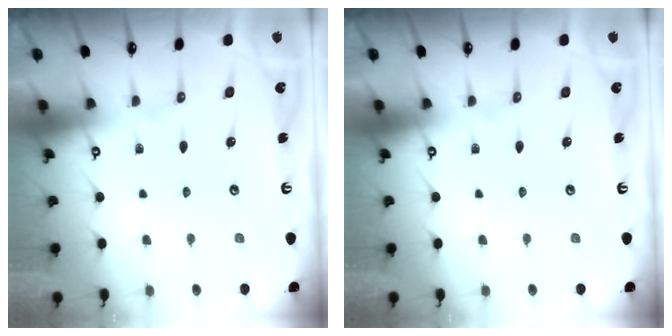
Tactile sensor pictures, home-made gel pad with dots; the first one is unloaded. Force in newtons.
{"total": 0.0}